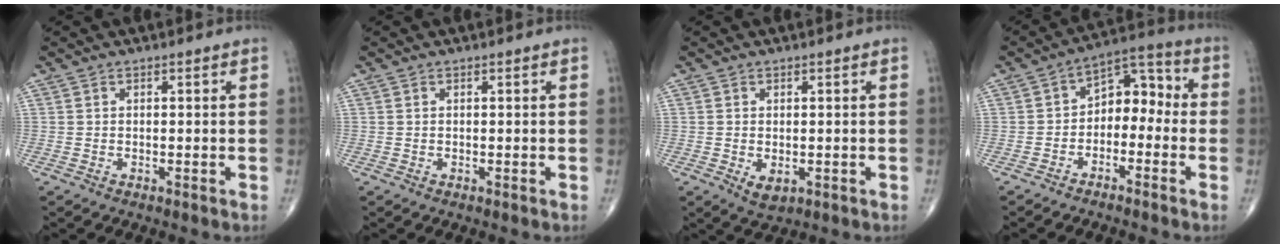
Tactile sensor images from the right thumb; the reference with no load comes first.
{"total": 0.0}
{"total": 3.0, "force": [-0.7, 1.9, 2.2], "torque": [-0.029, -0.004, -0.001]}
{"total": 8.6, "force": [-2.1, 5.9, 5.9], "torque": [-0.052, 0.055, -0.050]}